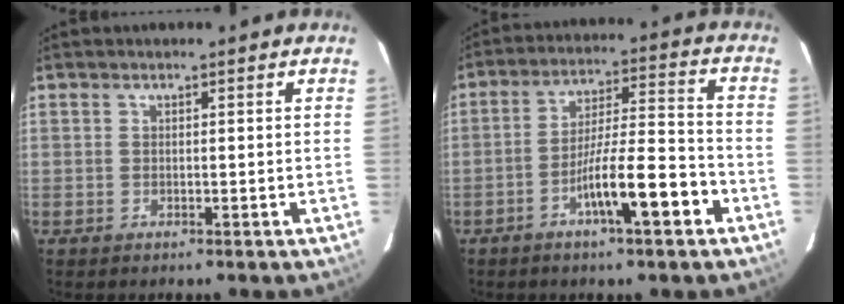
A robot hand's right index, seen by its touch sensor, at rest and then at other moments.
{"total": 10.9, "force": [-5.2, 1.0, 9.5], "torque": [-0.161, 0.009, -0.088]}